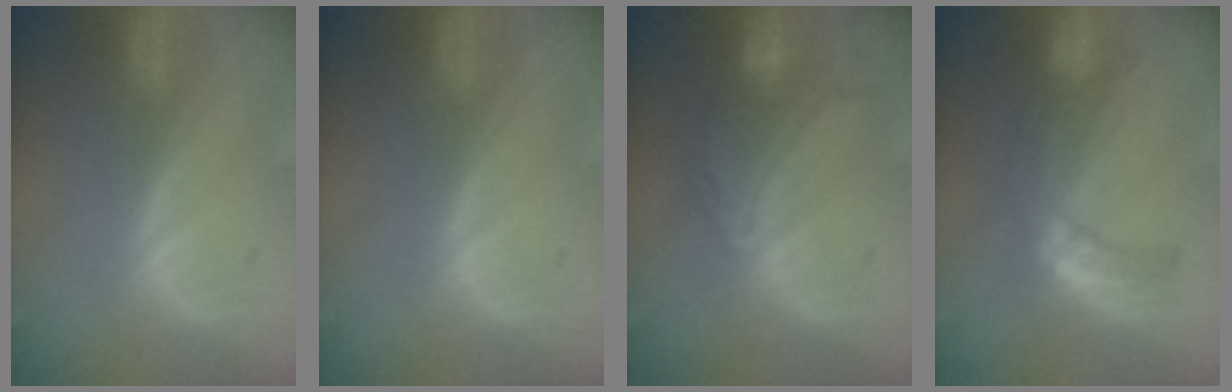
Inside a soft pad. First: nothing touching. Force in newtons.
{"total": 0.0}
{"total": 7.2, "press": 7.2, "slide": 0.2}
{"total": 7.5, "press": 6.5, "slide": 3.8}